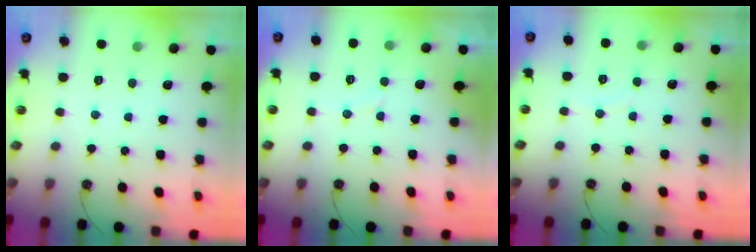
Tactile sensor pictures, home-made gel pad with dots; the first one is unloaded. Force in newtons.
{"total": 4.2, "press": 4.1, "slide": 0.8}
{"total": 2.3, "press": 2.3, "slide": 0.2}